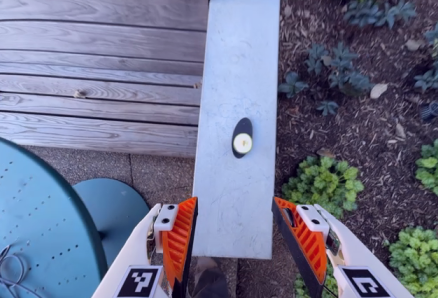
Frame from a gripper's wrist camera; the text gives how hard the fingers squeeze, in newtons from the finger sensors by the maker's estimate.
{"total": 0.0}